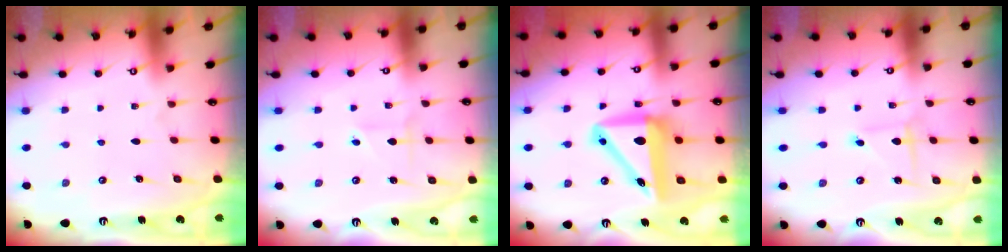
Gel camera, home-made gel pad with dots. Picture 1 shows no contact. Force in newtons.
{"total": 1.9, "press": 1.8, "slide": 0.5}
{"total": 12.1, "press": 11.6, "slide": 3.2}
{"total": 1.8, "press": 1.8, "slide": 0.2}